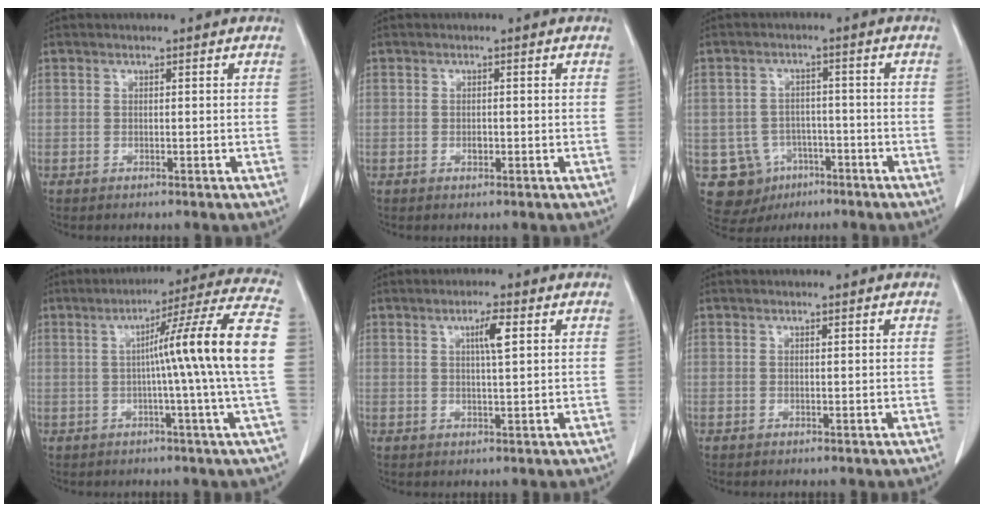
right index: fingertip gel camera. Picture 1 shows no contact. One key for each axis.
{"total": 0.9, "fx": -0.2, "fy": 0.5, "fz": 0.7, "tx": -0.014, "ty": 0.000, "tz": -0.002}
{"total": 8.9, "fx": -3.7, "fy": 7.9, "fz": 1.5, "tx": -0.040, "ty": 0.011, "tz": -0.040}
{"total": 15.7, "fx": -0.1, "fy": -2.6, "fz": 15.5, "tx": -0.209, "ty": 0.011, "tz": -0.008}
{"total": 3.5, "fx": 1.3, "fy": 0.2, "fz": 3.2, "tx": -0.055, "ty": -0.001, "tz": 0.020}
{"total": 0.0}